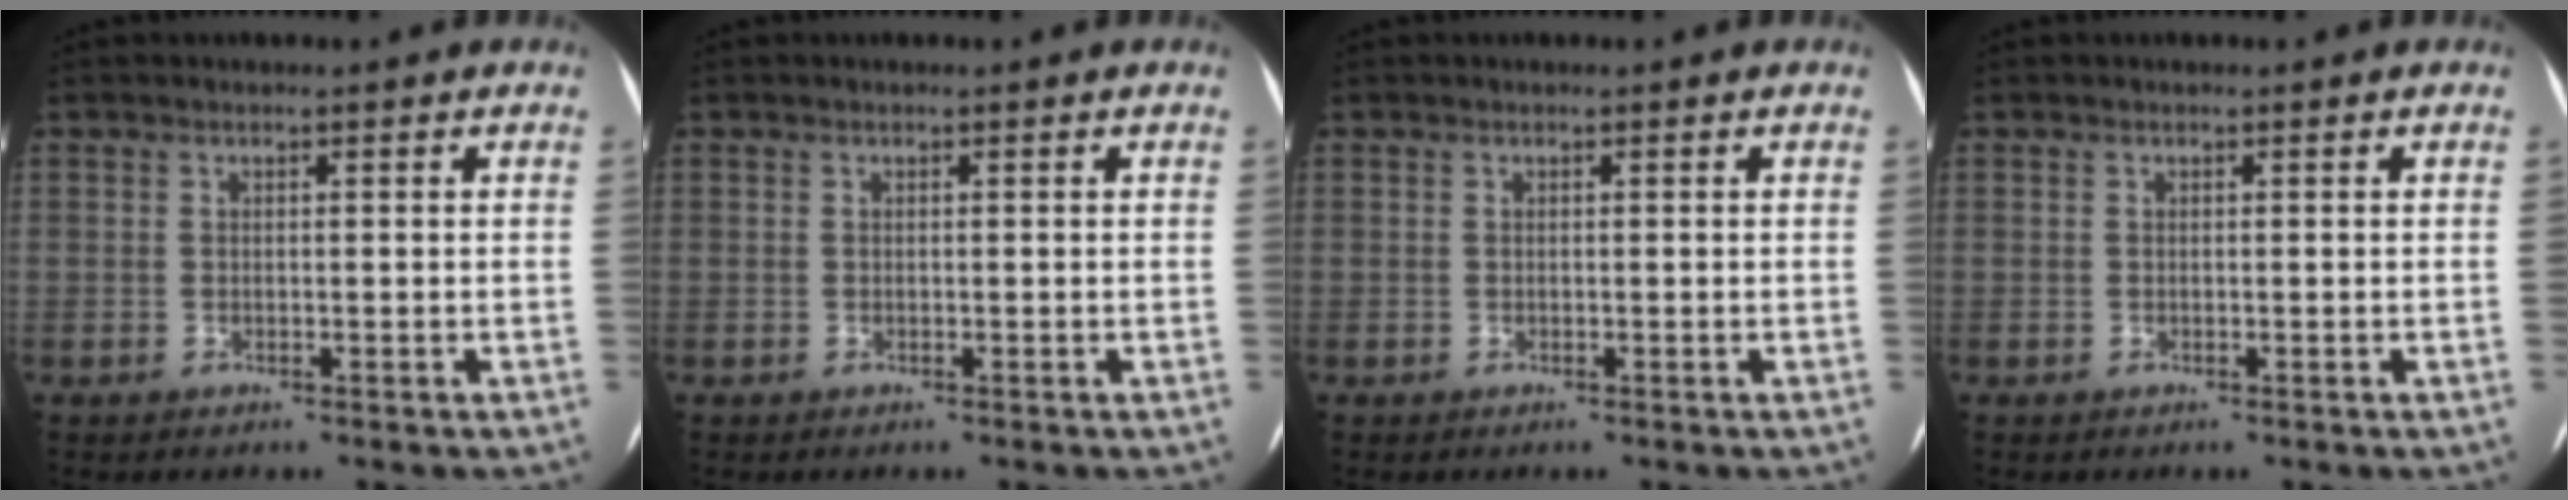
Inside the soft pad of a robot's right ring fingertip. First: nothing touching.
{"total": 0.0}
{"total": 0.0}
{"total": 0.0}